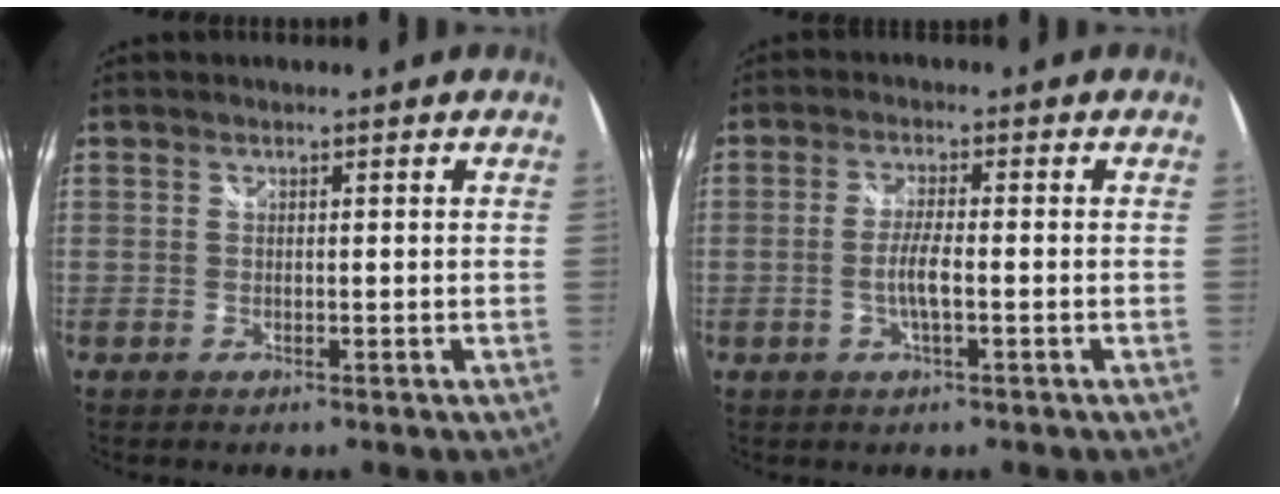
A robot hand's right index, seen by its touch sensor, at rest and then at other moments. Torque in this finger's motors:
{"motor_torque": [0.80, -0.41, 0.40, 0.11]}